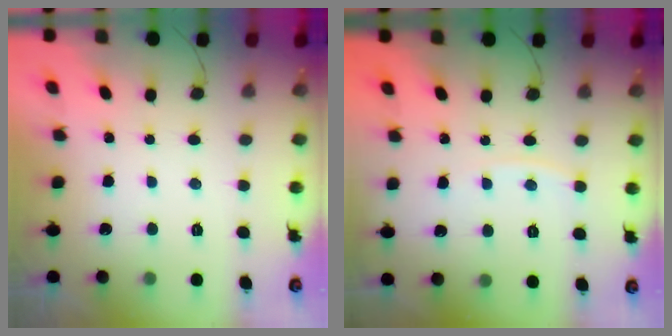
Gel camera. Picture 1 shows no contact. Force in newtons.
{"total": 3.5, "press": 3.5, "slide": 0.4}